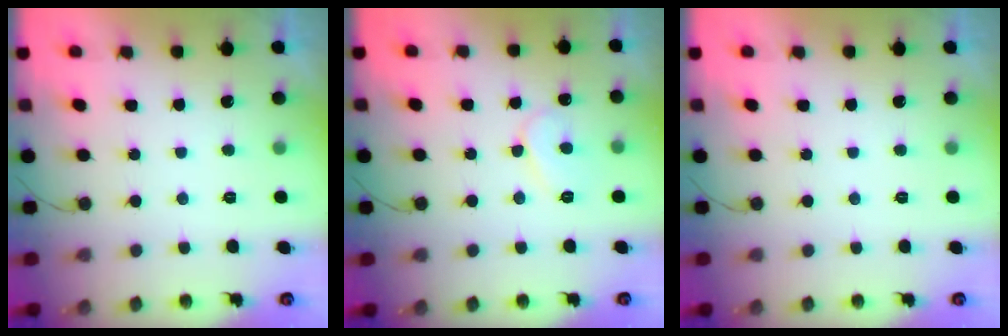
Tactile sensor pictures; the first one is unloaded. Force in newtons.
{"total": 7.5, "press": 7.5, "slide": 0.5}
{"total": 0.0}